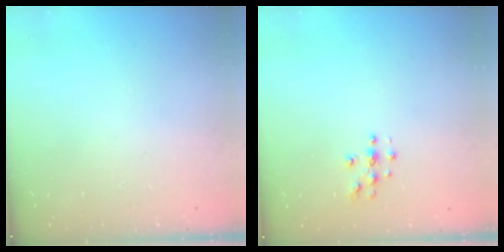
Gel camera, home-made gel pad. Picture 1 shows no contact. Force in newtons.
{"total": 3.6, "press": 3.6, "slide": 0.4}